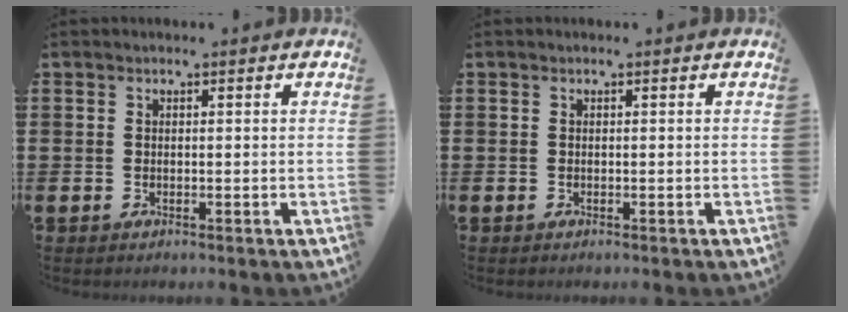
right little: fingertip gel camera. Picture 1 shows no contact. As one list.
[{"total": 0.0}]